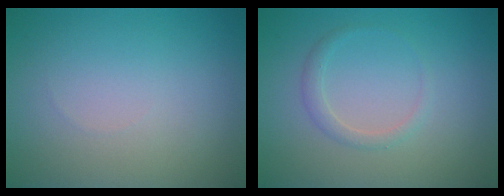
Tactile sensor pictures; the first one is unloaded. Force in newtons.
{"total": 1.3, "press": 1.3, "slide": 0.1}